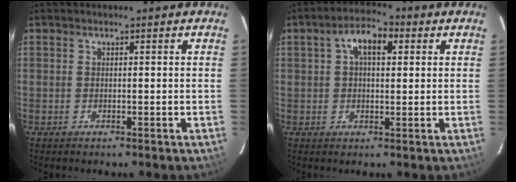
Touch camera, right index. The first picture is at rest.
{"total": 6.4, "force": [2.0, 3.3, 5.2], "torque": [-0.089, 0.023, 0.034]}